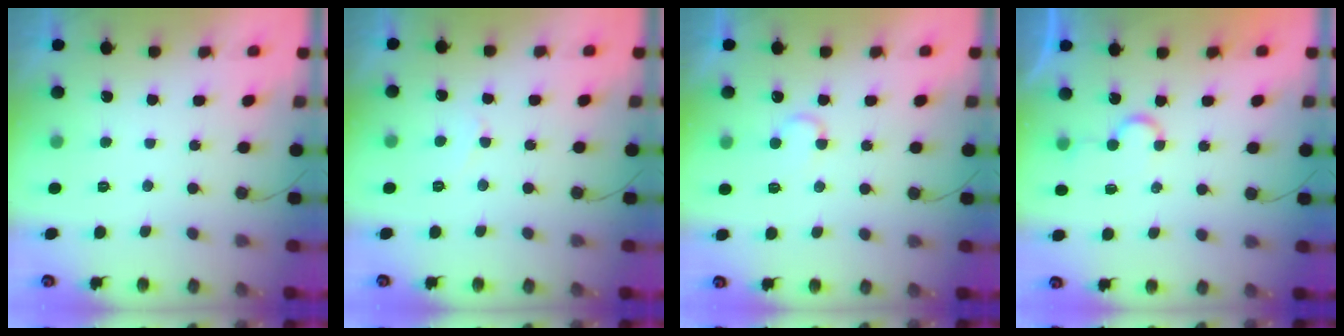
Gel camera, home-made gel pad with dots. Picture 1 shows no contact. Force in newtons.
{"total": 3.4, "press": 3.3, "slide": 0.4}
{"total": 4.8, "press": 4.8, "slide": 0.4}
{"total": 5.4, "press": 5.4, "slide": 0.4}